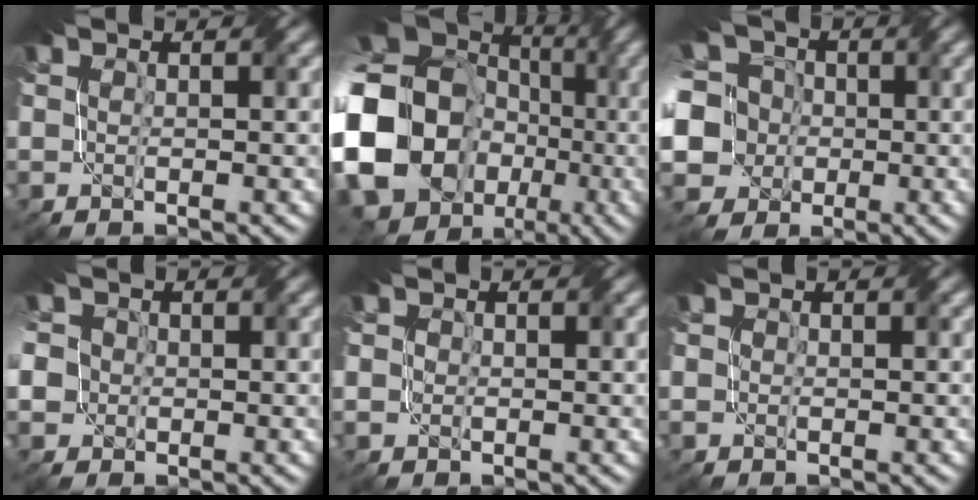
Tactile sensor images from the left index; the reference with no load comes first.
{"total": 20.5, "force": [-2.7, 18.0, 9.6], "torque": [-0.213, -0.028, -0.085]}
{"total": 12.3, "force": [-1.1, 11.0, 5.2], "torque": [-0.145, 0.016, -0.049]}
{"total": 6.6, "force": [-0.3, 5.7, 3.2], "torque": [-0.088, 0.016, -0.044]}
{"total": 1.8, "force": [0.6, 1.7, 0.4], "torque": [-0.008, 0.008, 0.007]}
{"total": 0.6, "force": [0.2, 0.5, -0.2], "torque": [0.004, -0.002, 0.000]}